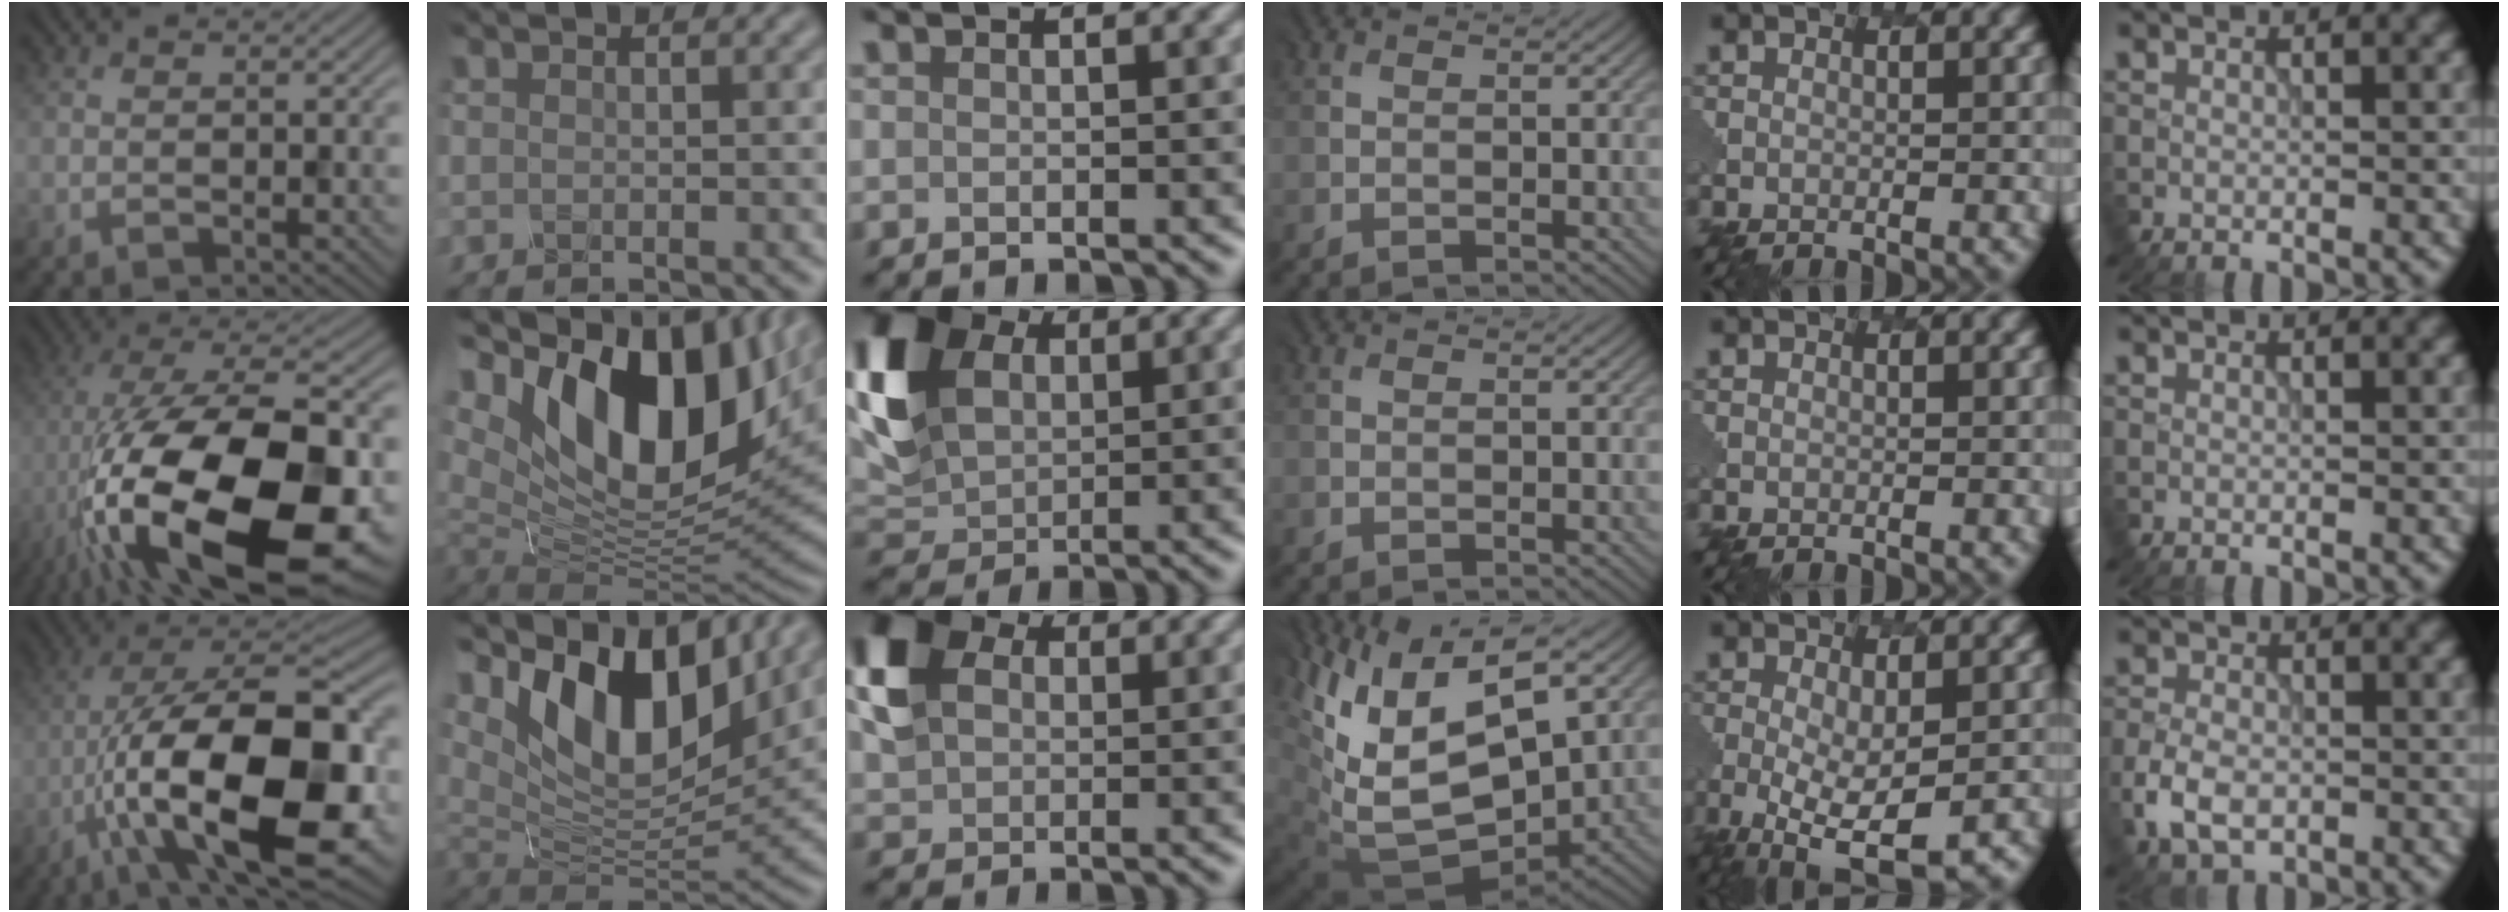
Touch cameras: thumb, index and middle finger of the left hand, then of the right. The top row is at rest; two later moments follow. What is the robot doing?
{"motion": "dispense", "object": "toothpaste"}